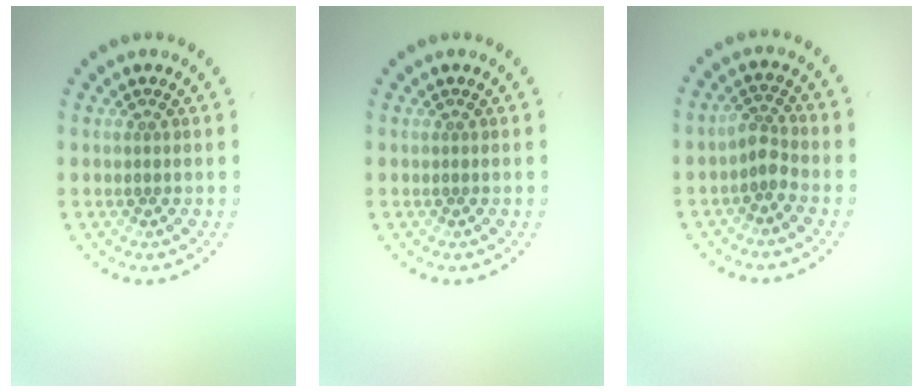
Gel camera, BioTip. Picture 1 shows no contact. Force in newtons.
{"total": 0.0}
{"total": 1.7, "press": 1.4, "slide": 1.0}